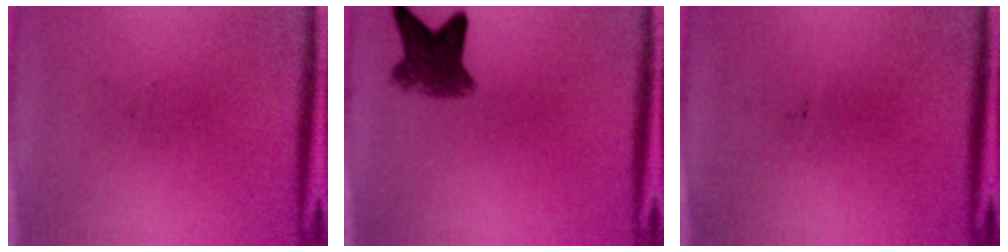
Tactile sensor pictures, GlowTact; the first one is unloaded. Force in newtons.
{"total": 5.7}
{"total": 0.0}